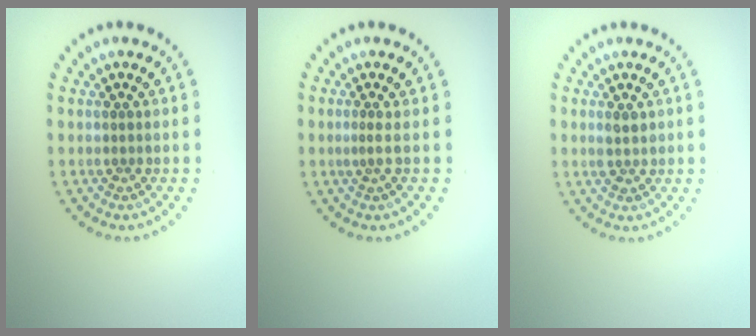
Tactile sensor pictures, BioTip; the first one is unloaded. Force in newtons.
{"total": 0.6, "press": 0.0, "slide": 0.6}
{"total": 1.5, "press": 1.5, "slide": 0.2}